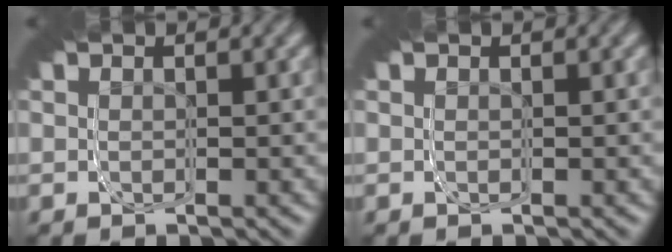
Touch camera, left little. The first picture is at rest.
{"total": 0.0}